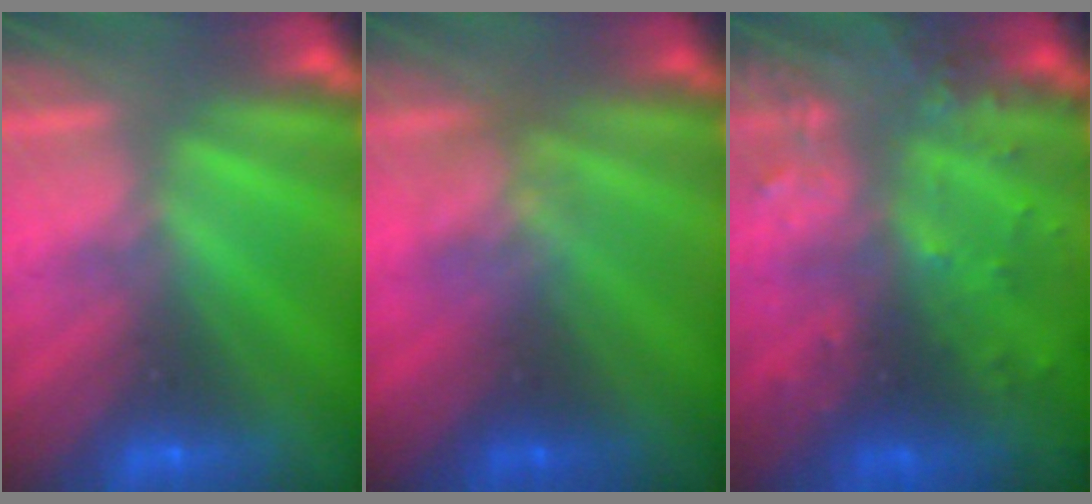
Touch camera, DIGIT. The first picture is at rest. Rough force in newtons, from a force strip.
{"total": 2.4}
{"total": 10.8}